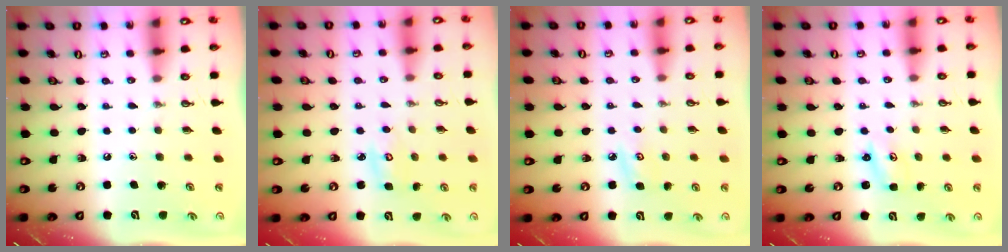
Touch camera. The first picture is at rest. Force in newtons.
{"total": 3.6, "press": 3.6, "slide": 0.2}
{"total": 4.4, "press": 4.3, "slide": 0.5}
{"total": 1.8, "press": 1.8, "slide": 0.2}